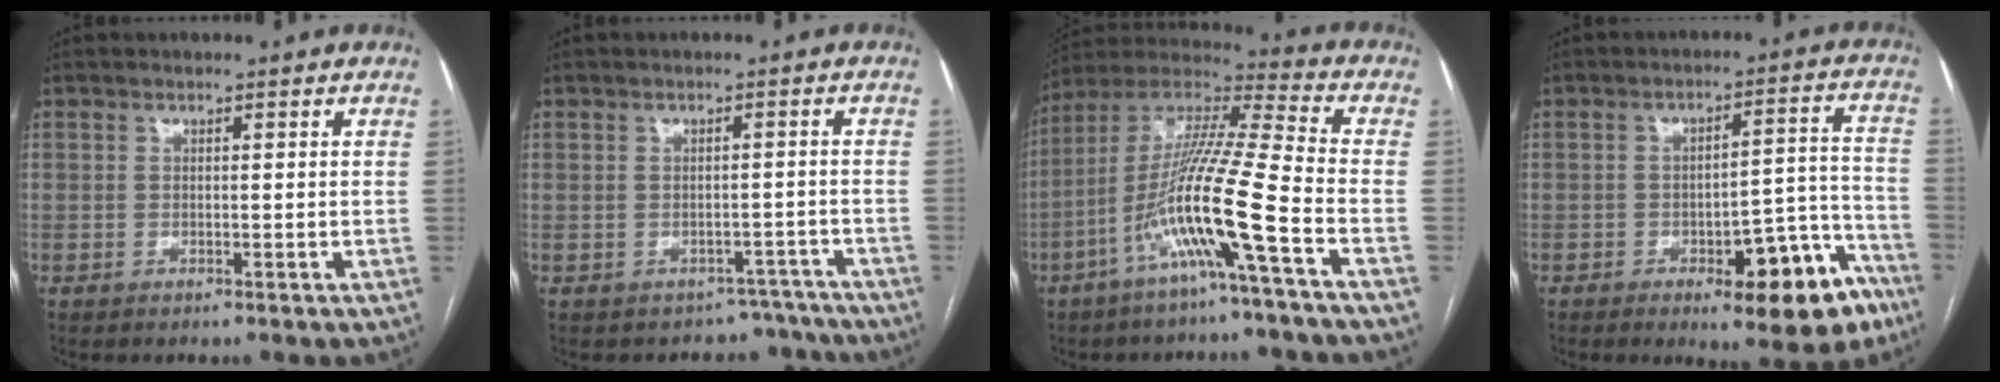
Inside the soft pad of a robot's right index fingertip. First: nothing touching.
{"total": 5.5, "force": [-4.3, 3.2, -0.9], "torque": [0.032, 0.041, -0.044]}
{"total": 15.7, "force": [-6.1, -1.3, 14.4], "torque": [-0.282, -0.002, -0.123]}
{"total": 13.8, "force": [-7.7, 4.6, 10.5], "torque": [-0.099, 0.030, -0.095]}